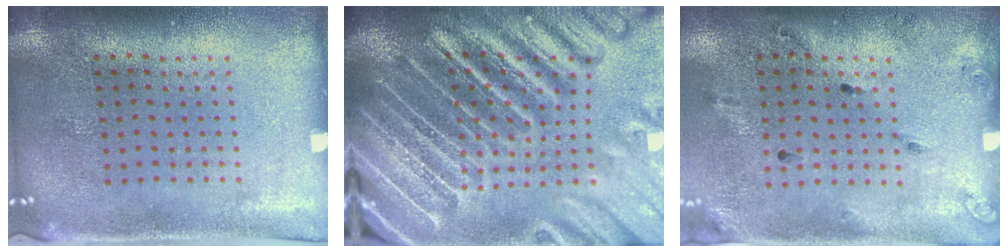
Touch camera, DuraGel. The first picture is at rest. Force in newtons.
{"total": 5.5, "press": 4.8, "slide": 2.7}
{"total": 1.9, "press": 1.1, "slide": 1.5}